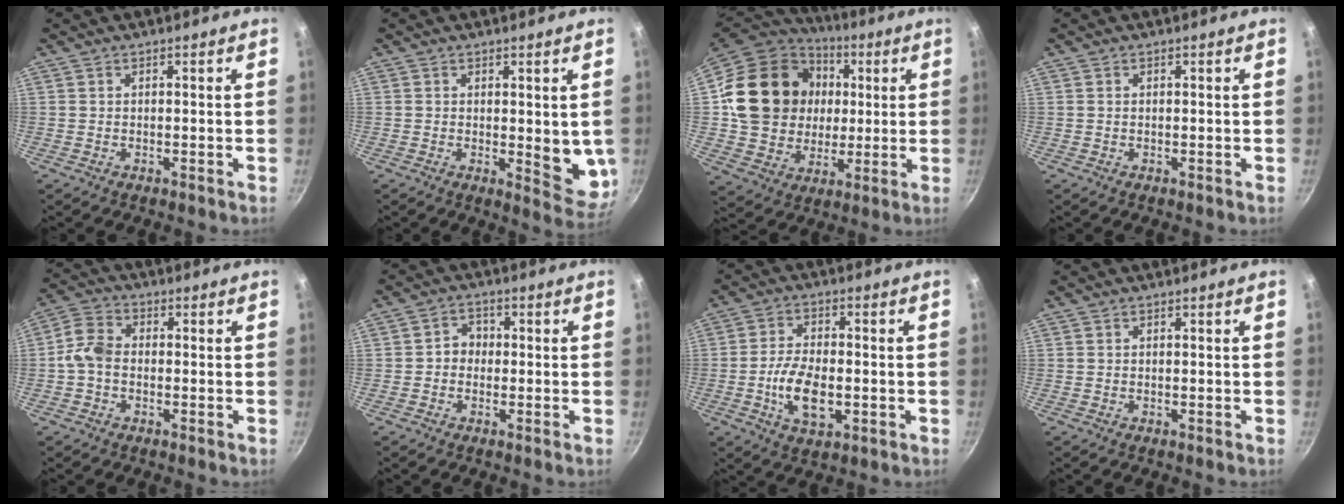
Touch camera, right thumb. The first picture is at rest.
{"total": 7.2, "force": [0.5, 2.9, 6.5], "torque": [-0.068, -0.025, 0.010]}
{"total": 22.3, "force": [3.5, 18.9, 11.2], "torque": [-0.184, 0.018, 0.069]}
{"total": 0.0}
{"total": 5.7, "force": [-1.1, 4.1, 3.8], "torque": [-0.073, 0.024, -0.035]}
{"total": 3.2, "force": [-0.6, 2.8, 1.4], "torque": [0.001, 0.011, -0.016]}
{"total": 9.7, "force": [-2.1, 5.0, 8.0], "torque": [-0.144, 0.009, -0.039]}
{"total": 0.0}